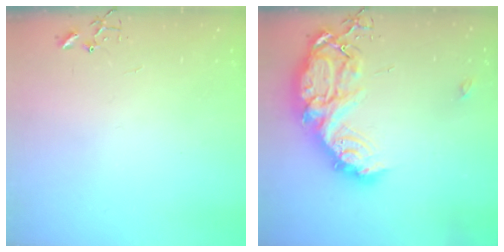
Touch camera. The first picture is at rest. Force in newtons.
{"total": 22.1, "press": 22.0, "slide": 2.0}